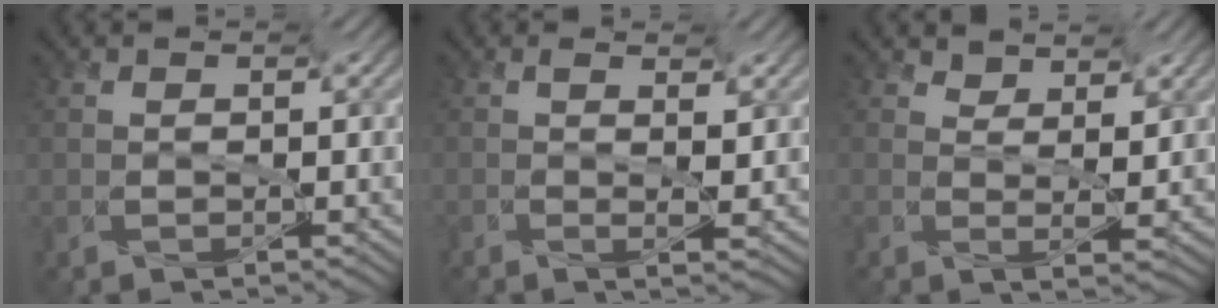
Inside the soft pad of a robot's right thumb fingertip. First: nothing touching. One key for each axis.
{"total": 1.2, "fx": 0.2, "fy": 0.0, "fz": 1.2, "tx": -0.023, "ty": -0.007, "tz": -0.001}
{"total": 1.9, "fx": 1.9, "fy": -0.1, "fz": 0.4, "tx": -0.010, "ty": -0.007, "tz": 0.023}